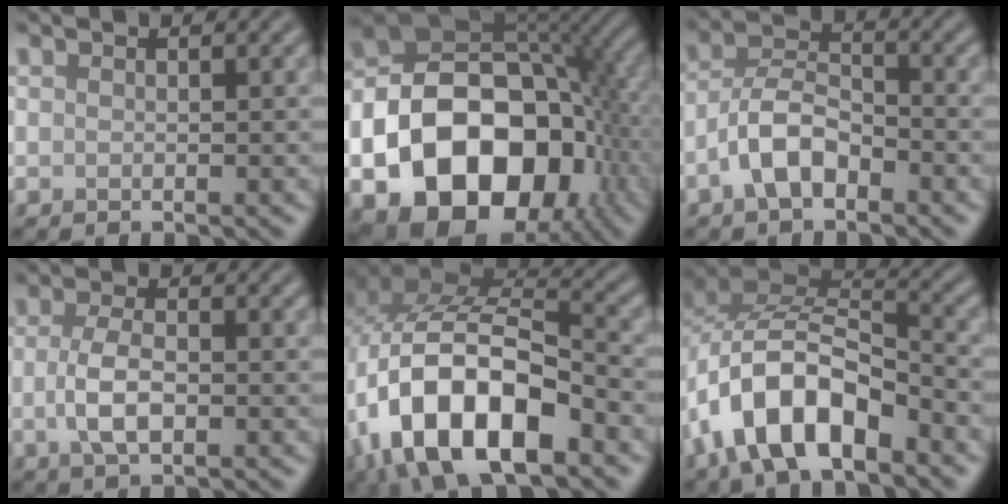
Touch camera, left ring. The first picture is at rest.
{"total": 18.8, "force": [-6.3, 13.2, 11.8], "torque": [-0.199, -0.016, -0.103]}
{"total": 4.6, "force": [-2.3, 2.4, 3.2], "torque": [-0.058, 0.012, -0.052]}
{"total": 3.5, "force": [-0.5, 1.5, 3.1], "torque": [-0.067, -0.003, -0.011]}
{"total": 14.6, "force": [-5.4, 7.3, 11.5], "torque": [-0.210, -0.008, -0.100]}
{"total": 9.7, "force": [-4.7, 4.9, 7.0], "torque": [-0.125, 0.014, -0.093]}